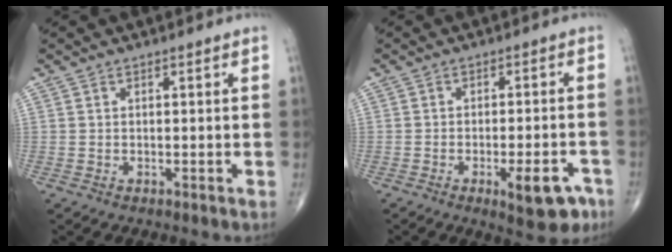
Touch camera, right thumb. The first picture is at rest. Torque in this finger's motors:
{"motor_torque": [0.72, 0.71, 0.04, -0.22, 0.17]}